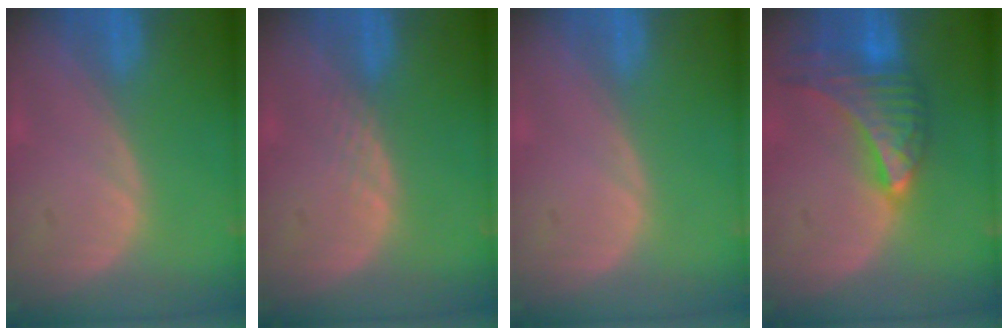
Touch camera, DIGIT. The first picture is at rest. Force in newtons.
{"total": 1.3, "press": 1.2, "slide": 0.1}
{"total": 0.0}
{"total": 9.5, "press": 8.4, "slide": 4.3}